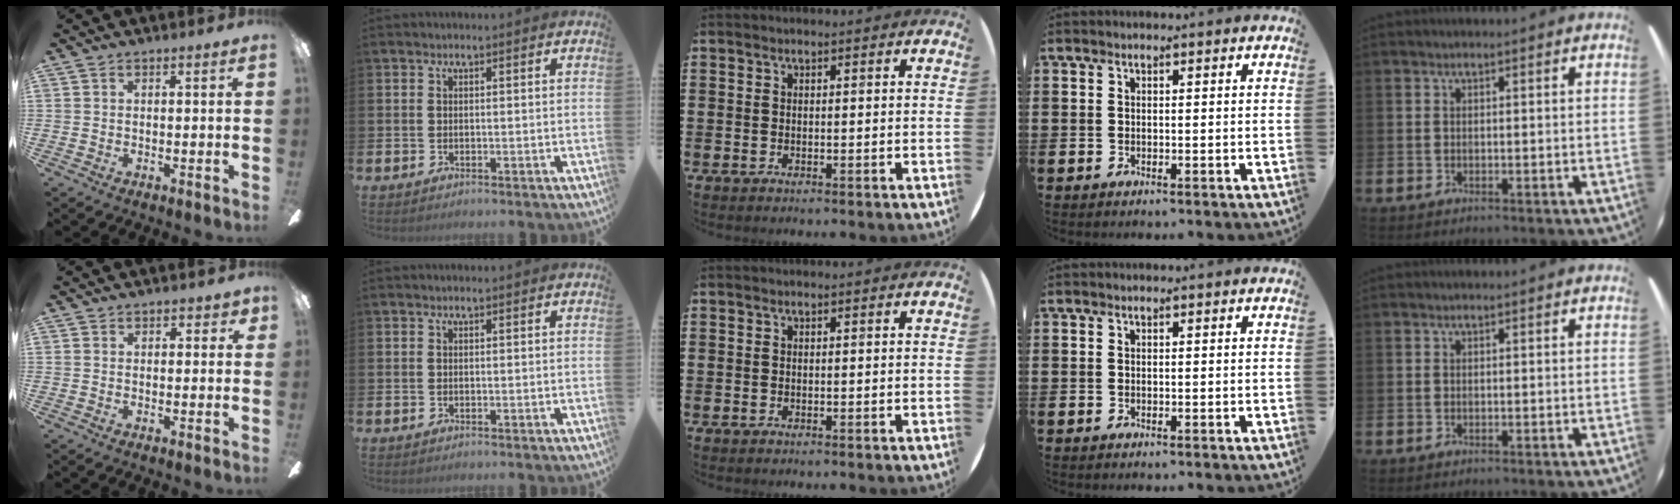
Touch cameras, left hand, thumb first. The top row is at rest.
{"thumb": {"total": 1.8, "force": [1.1, 1.1, 1.0], "torque": [-0.012, 0.002, 0.017]}}